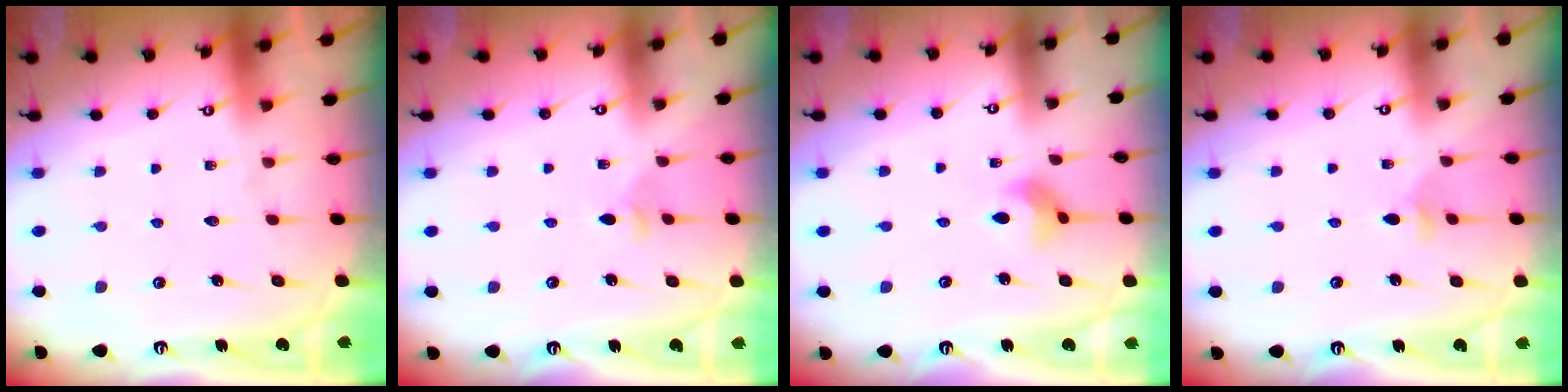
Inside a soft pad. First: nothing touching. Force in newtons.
{"total": 2.5, "press": 2.4, "slide": 0.6}
{"total": 4.9, "press": 4.9, "slide": 0.5}
{"total": 3.3, "press": 3.2, "slide": 0.8}